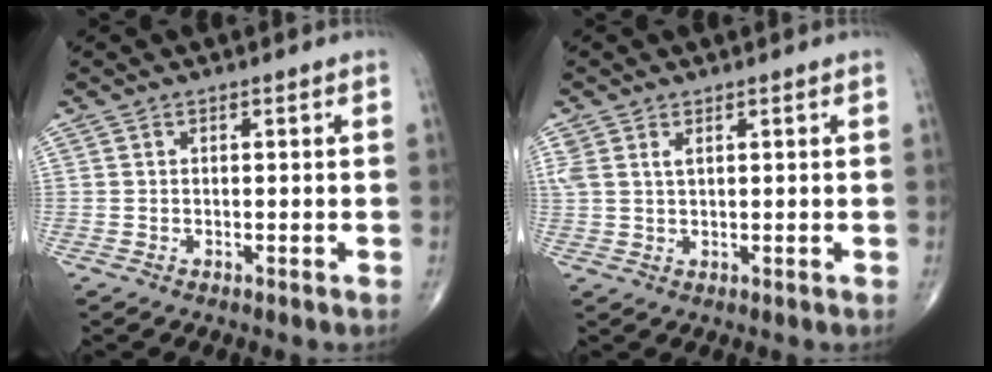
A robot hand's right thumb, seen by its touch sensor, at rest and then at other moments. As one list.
[{"total": 2.8, "force": [1.4, 1.5, 1.9], "torque": [-0.048, 0.010, 0.036]}]